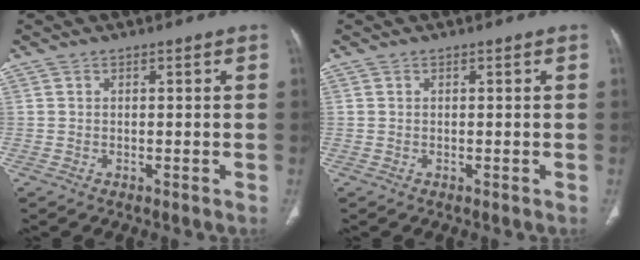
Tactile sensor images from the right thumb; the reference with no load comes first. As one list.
[{"total": 0.0}]